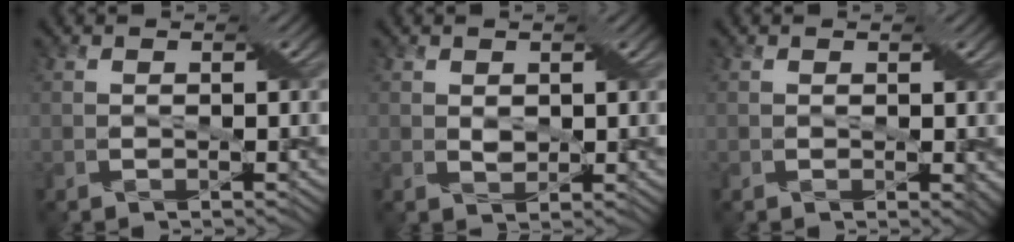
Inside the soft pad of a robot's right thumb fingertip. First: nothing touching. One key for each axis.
{"total": 1.5, "fx": 0.6, "fy": 1.1, "fz": 0.7, "tx": -0.020, "ty": -0.002, "tz": 0.015}
{"total": 1.2, "fx": 0.2, "fy": 0.9, "fz": 0.7, "tx": -0.010, "ty": -0.005, "tz": 0.006}